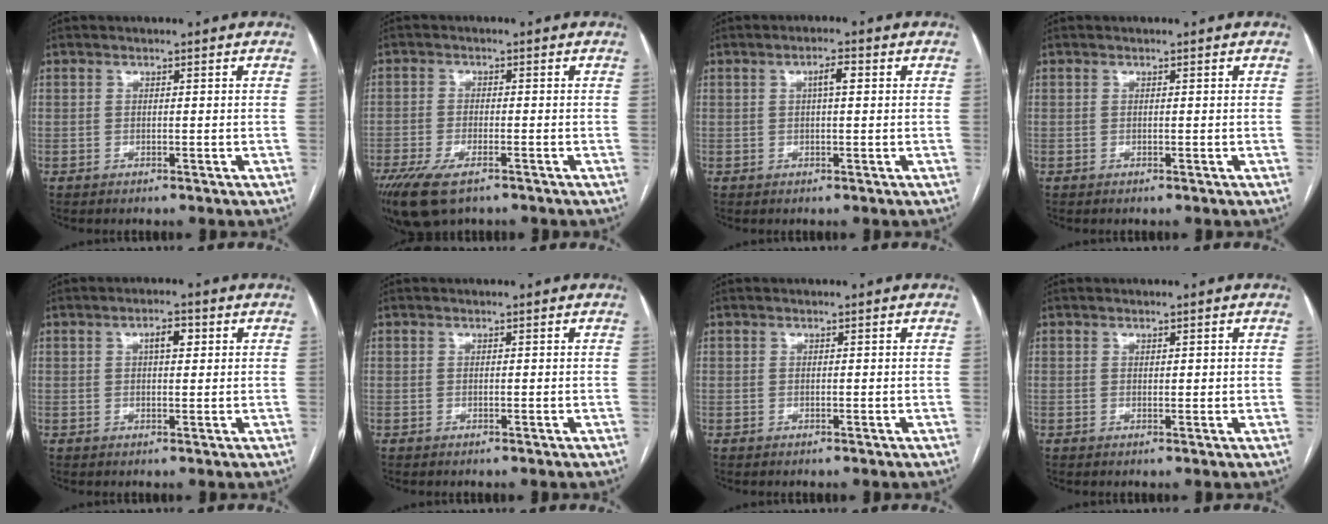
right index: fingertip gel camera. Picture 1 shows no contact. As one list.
[{"total": 8.1, "force": [-5.4, 2.8, 5.4], "torque": [-0.101, -0.017, -0.094]}, {"total": 2.4, "force": [0.6, 0.5, 2.3], "torque": [-0.040, 0.008, 0.010]}, {"total": 0.0}, {"total": 2.9, "force": [0.9, 1.1, 2.5], "torque": [-0.043, 0.008, 0.015]}, {"total": 0.0}, {"total": 0.0}, {"total": 0.9, "force": [0.3, 0.4, 0.7], "torque": [-0.011, -0.001, 0.006]}]